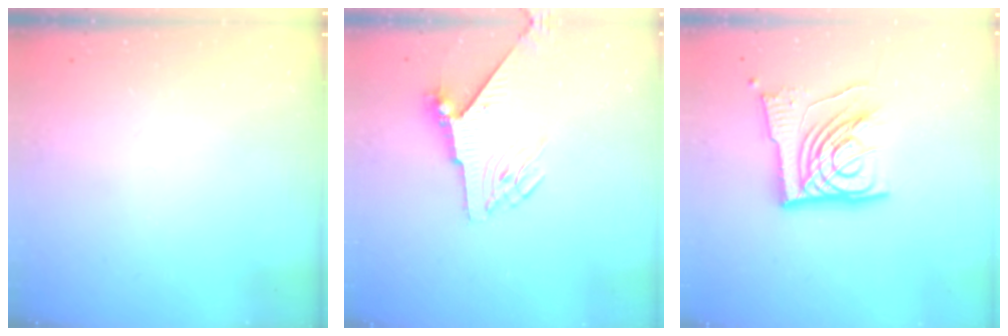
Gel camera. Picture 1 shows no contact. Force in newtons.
{"total": 5.5, "press": 5.4, "slide": 1.2}
{"total": 15.6, "press": 15.5, "slide": 1.6}